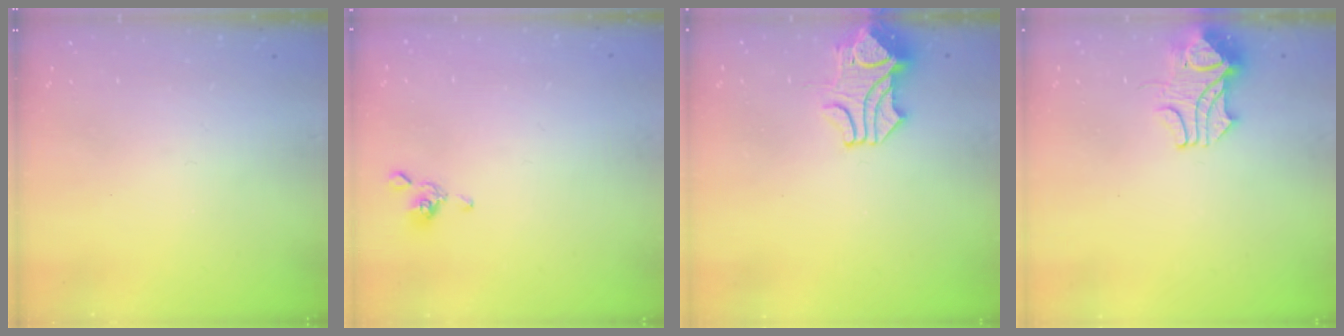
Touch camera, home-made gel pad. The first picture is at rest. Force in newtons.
{"total": 2.3, "press": 2.2, "slide": 0.5}
{"total": 1.0, "press": 0.6, "slide": 0.7}
{"total": 2.1, "press": 1.9, "slide": 0.9}